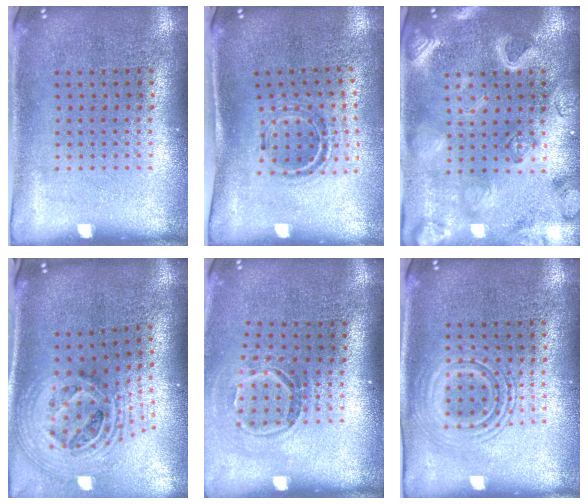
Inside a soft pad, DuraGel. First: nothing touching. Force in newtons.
{"total": 0.9, "press": 0.9, "slide": 0.3}
{"total": 3.2, "press": 3.1, "slide": 0.9}
{"total": 2.5, "press": 1.8, "slide": 1.7}
{"total": 1.6, "press": 1.1, "slide": 1.2}
{"total": 2.6, "press": 2.6, "slide": 0.5}